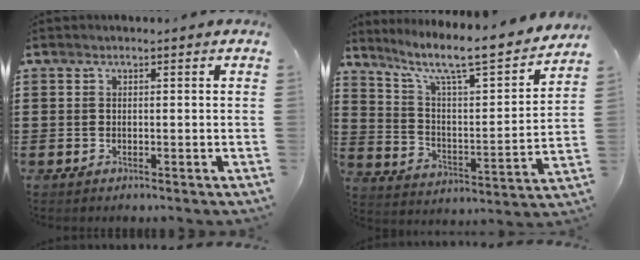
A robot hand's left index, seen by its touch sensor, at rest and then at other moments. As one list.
[{"total": 8.3, "force": [6.5, 1.2, 5.0], "torque": [-0.109, -0.053, 0.099]}]